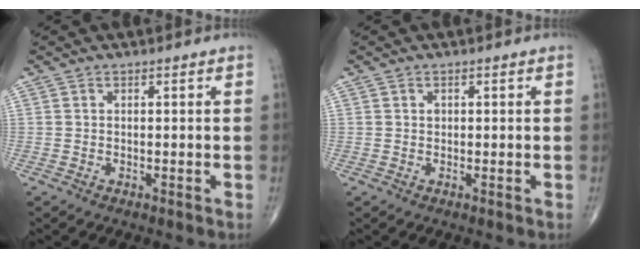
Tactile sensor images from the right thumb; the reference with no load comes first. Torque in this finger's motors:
{"motor_torque": [-0.21, 0.24, -0.07, 0.16, 0.04]}